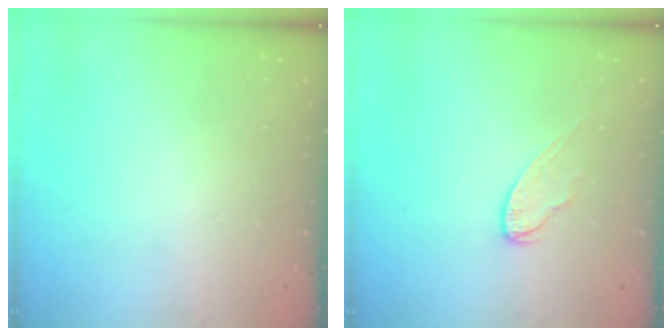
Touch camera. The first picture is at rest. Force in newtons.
{"total": 6.5, "press": 6.5, "slide": 0.1}